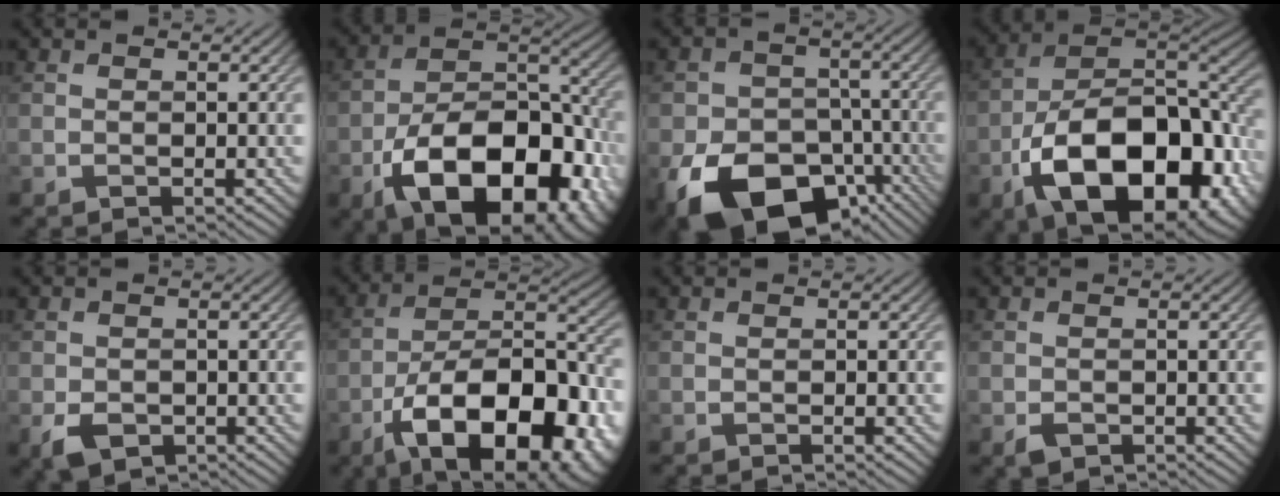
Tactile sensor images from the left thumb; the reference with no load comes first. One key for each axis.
{"total": 18.8, "fx": -8.5, "fy": 10.3, "fz": 13.2, "tx": -0.195, "ty": -0.029, "tz": -0.141}
{"total": 16.9, "fx": -8.9, "fy": 11.3, "fz": 8.8, "tx": -0.171, "ty": -0.050, "tz": -0.140}
{"total": 20.0, "fx": -8.2, "fy": 10.9, "fz": 14.6, "tx": -0.243, "ty": -0.036, "tz": -0.132}
{"total": 3.1, "fx": -1.2, "fy": 2.3, "fz": 1.7, "tx": -0.039, "ty": -0.016, "tz": -0.023}
{"total": 20.1, "fx": -10.1, "fy": 9.4, "fz": 14.6, "tx": -0.224, "ty": -0.024, "tz": -0.157}
{"total": 0.0}
{"total": 1.3, "fx": -0.6, "fy": 1.0, "fz": 0.6, "tx": -0.013, "ty": -0.009, "tz": -0.011}